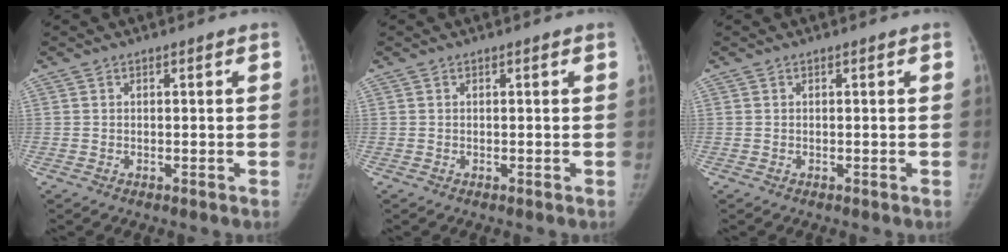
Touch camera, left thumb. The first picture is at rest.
{"total": 0.0}
{"total": 0.0}